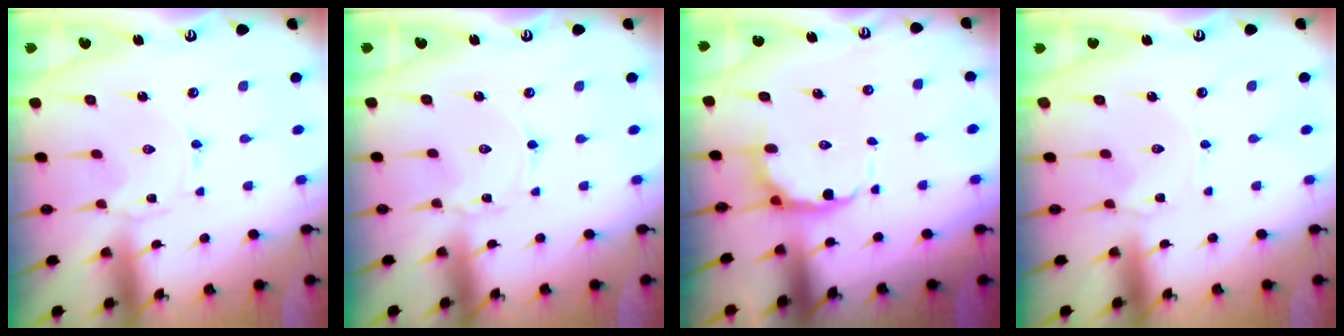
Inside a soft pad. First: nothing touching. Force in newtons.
{"total": 1.4, "press": 1.4, "slide": 0.1}
{"total": 7.1, "press": 6.8, "slide": 2.0}
{"total": 1.3, "press": 1.3, "slide": 0.3}